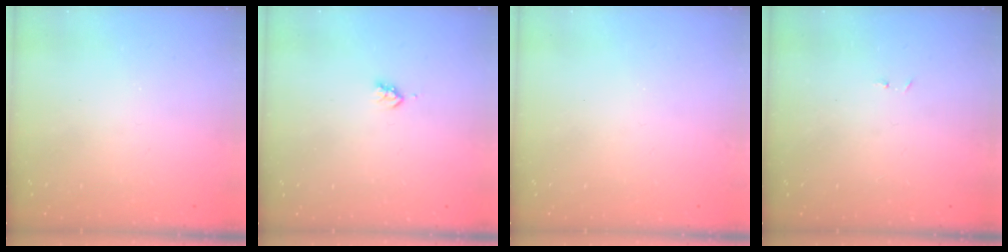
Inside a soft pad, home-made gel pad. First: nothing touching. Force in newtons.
{"total": 2.3, "press": 2.3, "slide": 0.4}
{"total": 0.0}
{"total": 2.9, "press": 2.9, "slide": 0.4}